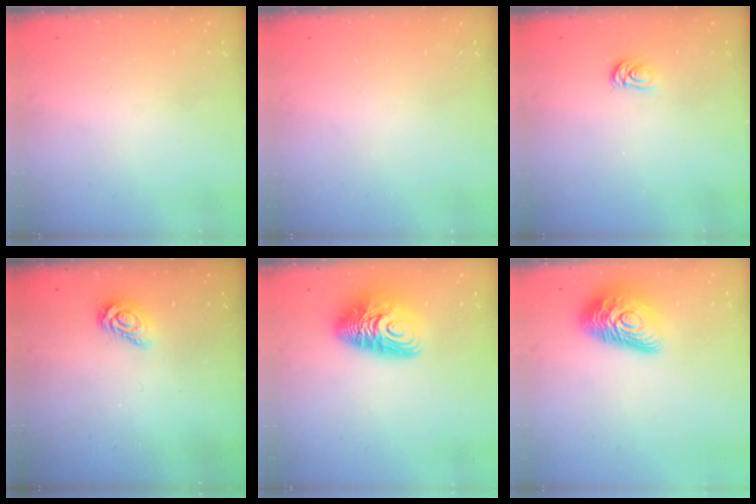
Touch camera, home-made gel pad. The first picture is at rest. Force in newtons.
{"total": 0.0}
{"total": 2.6, "press": 2.6, "slide": 0.3}
{"total": 6.4, "press": 6.4, "slide": 0.2}
{"total": 12.0, "press": 11.9, "slide": 1.1}
{"total": 16.0, "press": 15.9, "slide": 1.0}